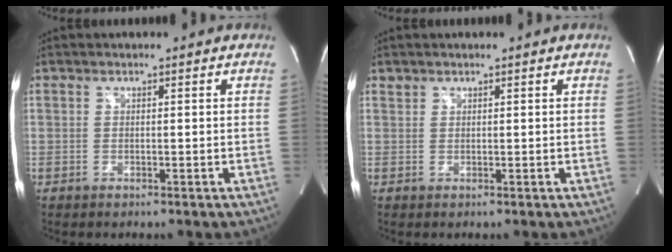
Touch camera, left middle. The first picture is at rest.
{"total": 0.7, "force": [0.6, 0.3, -0.1], "torque": [0.001, 0.007, 0.011]}